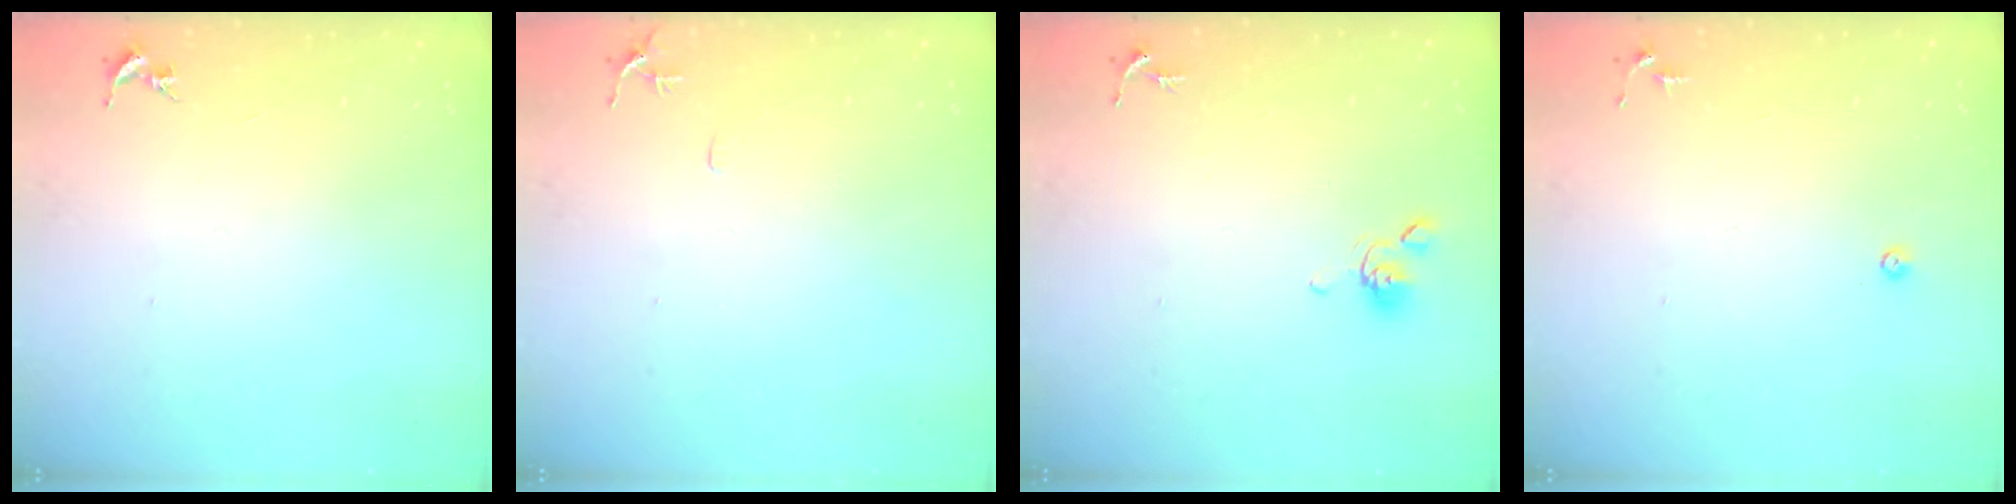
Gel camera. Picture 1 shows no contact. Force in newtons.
{"total": 5.3, "press": 5.2, "slide": 0.6}
{"total": 6.0, "press": 5.9, "slide": 1.2}
{"total": 3.5, "press": 3.4, "slide": 0.7}